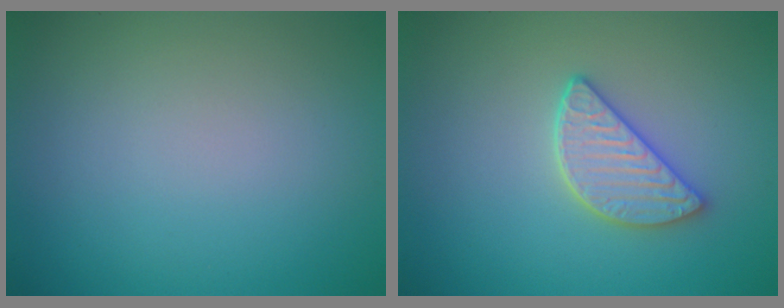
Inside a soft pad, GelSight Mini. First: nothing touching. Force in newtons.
{"total": 3.2, "press": 3.0, "slide": 1.2}